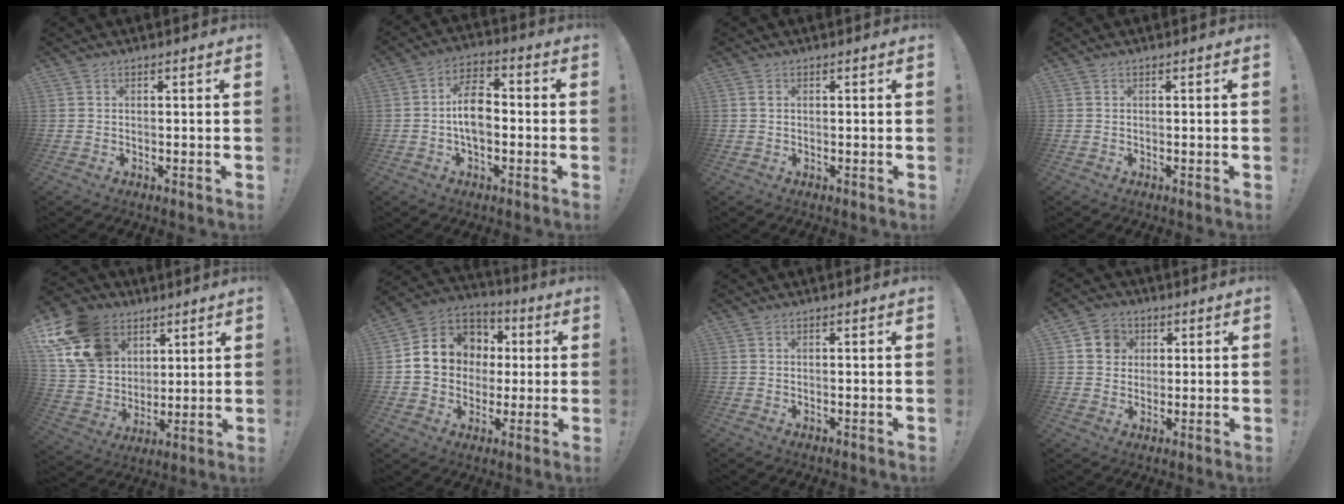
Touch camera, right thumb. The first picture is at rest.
{"total": 10.1, "force": [-1.3, 6.2, 7.9], "torque": [-0.141, 0.012, -0.022]}
{"total": 0.8, "force": [0.2, 0.6, 0.5], "torque": [-0.002, 0.000, 0.003]}
{"total": 0.0}
{"total": 18.3, "force": [8.7, 13.8, 8.2], "torque": [-0.148, -0.039, 0.181]}
{"total": 13.8, "force": [2.0, 12.3, 6.0], "torque": [-0.073, -0.001, 0.054]}
{"total": 0.0}
{"total": 6.8, "force": [1.9, 6.3, 1.9], "torque": [-0.026, -0.003, 0.039]}